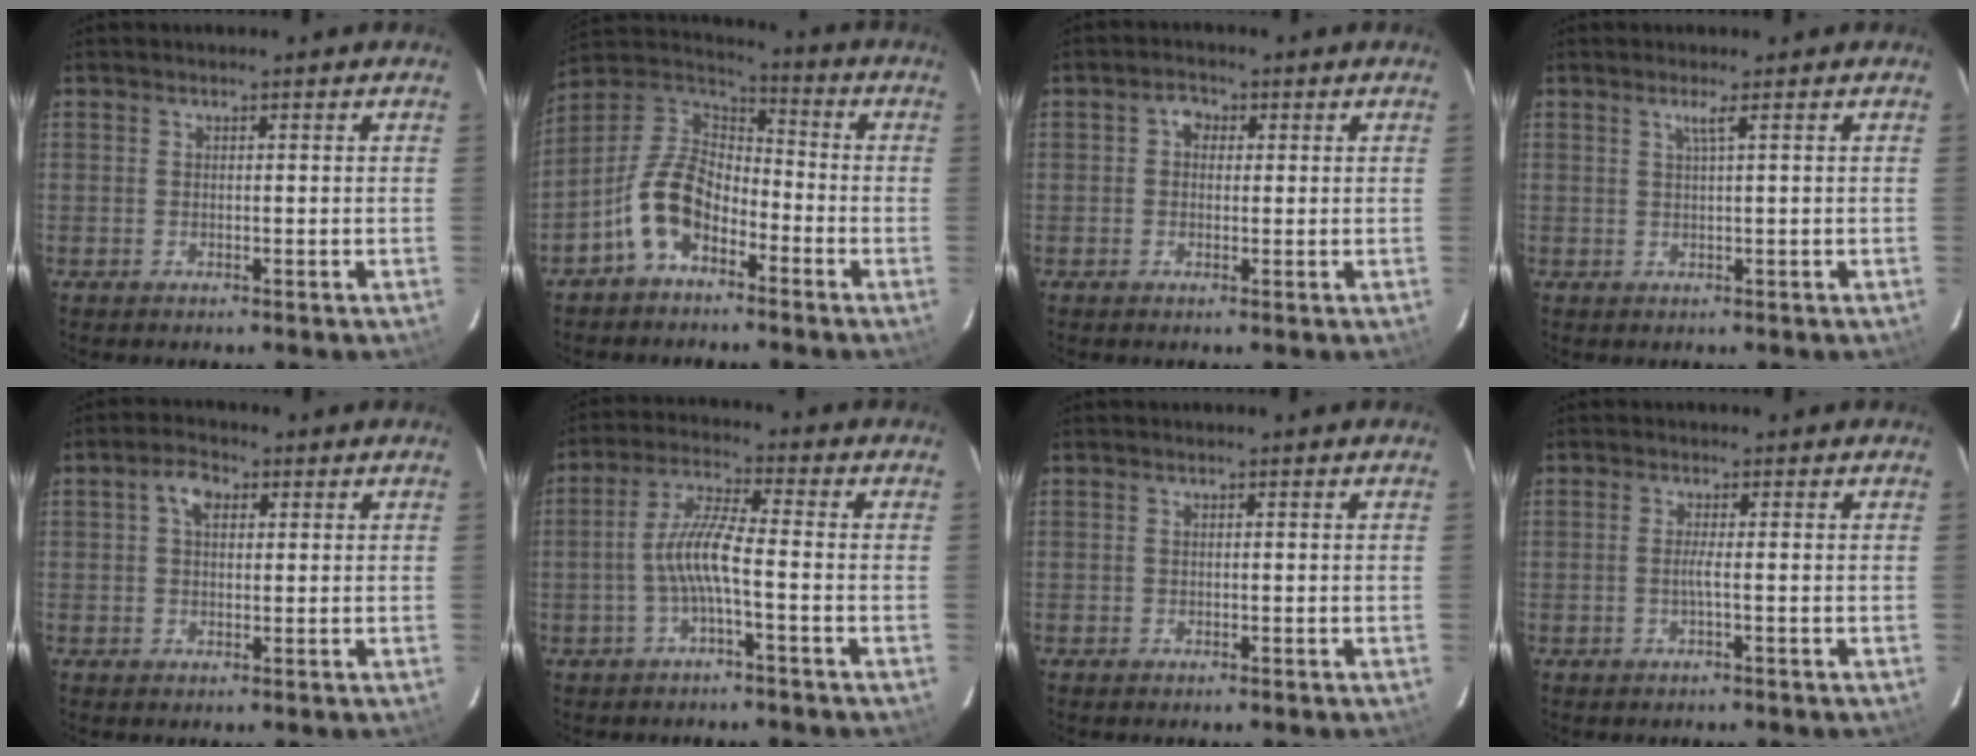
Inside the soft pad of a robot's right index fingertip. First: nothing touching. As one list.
[{"total": 11.8, "force": [-6.0, 7.1, 7.3], "torque": [-0.157, 0.020, -0.122]}, {"total": 2.5, "force": [0.4, 2.1, 1.2], "torque": [-0.019, 0.012, 0.004]}, {"total": 1.4, "force": [0.6, -0.6, 1.1], "torque": [-0.017, -0.003, 0.011]}, {"total": 3.9, "force": [1.2, 2.4, 2.7], "torque": [-0.047, 0.014, 0.021]}, {"total": 6.7, "force": [-2.1, 0.5, 6.3], "torque": [-0.140, 0.012, -0.038]}, {"total": 0.0}, {"total": 1.3, "force": [-0.4, -0.4, 1.2], "torque": [-0.021, -0.002, -0.010]}]